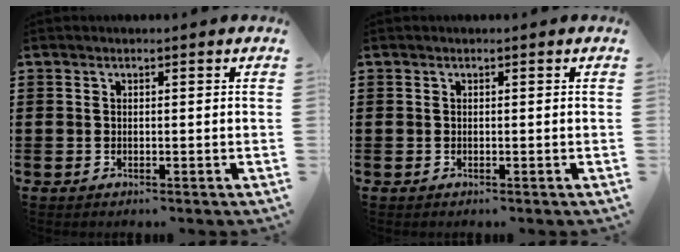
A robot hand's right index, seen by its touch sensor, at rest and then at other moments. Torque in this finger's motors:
{"motor_torque": [-0.11, 0.11, 0.00, 0.00]}